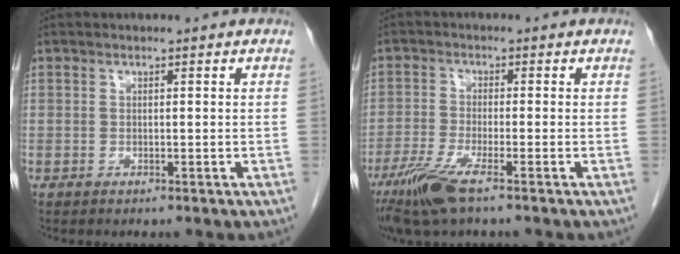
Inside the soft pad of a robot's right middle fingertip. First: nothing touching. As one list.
[{"total": 6.9, "force": [-4.4, 0.4, 5.3], "torque": [-0.112, -0.019, -0.084]}]